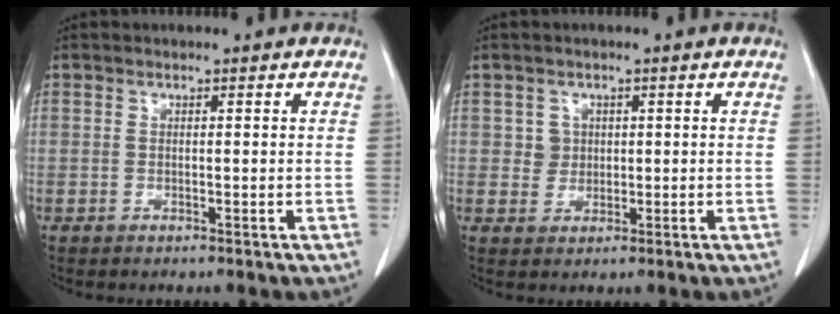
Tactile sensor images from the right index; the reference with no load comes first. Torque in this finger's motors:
{"motor_torque": [-0.10, 0.08, 0.01, 0.00]}